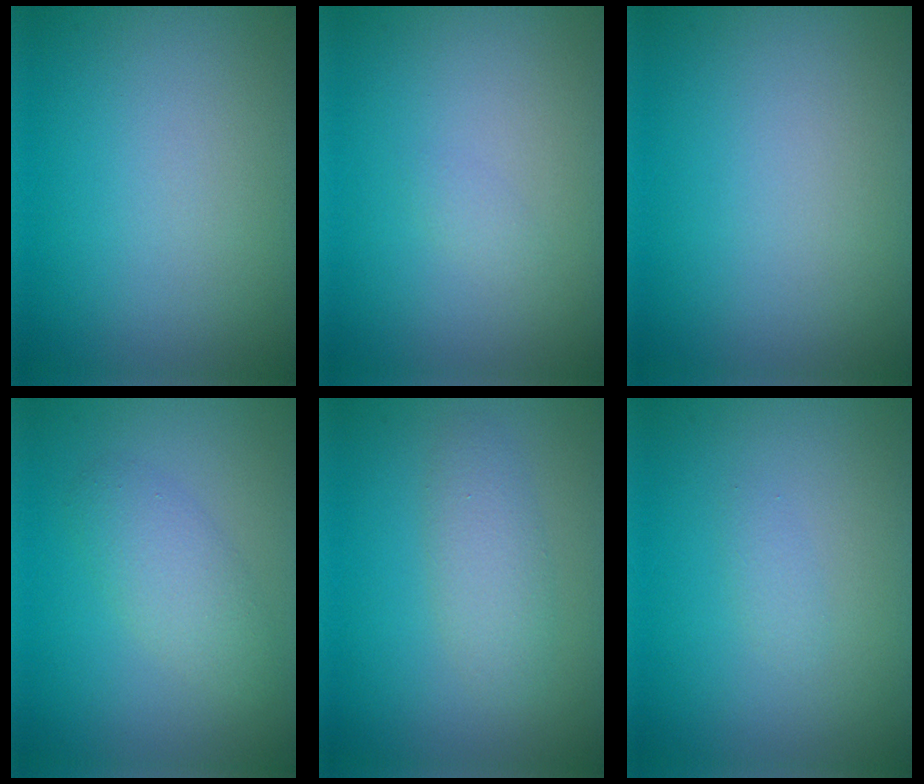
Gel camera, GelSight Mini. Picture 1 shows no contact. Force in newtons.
{"total": 0.5, "press": 0.5, "slide": 0.1}
{"total": 0.0}
{"total": 2.8, "press": 2.8, "slide": 0.0}
{"total": 2.5, "press": 2.5, "slide": 0.1}
{"total": 0.8, "press": 0.8, "slide": 0.1}